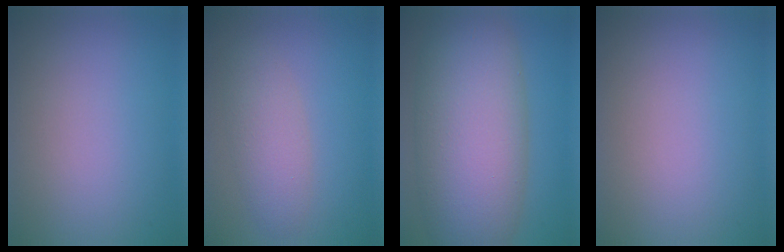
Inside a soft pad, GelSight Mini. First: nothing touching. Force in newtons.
{"total": 3.0, "press": 3.0, "slide": 0.2}
{"total": 12.1, "press": 12.1, "slide": 0.6}
{"total": 0.0}